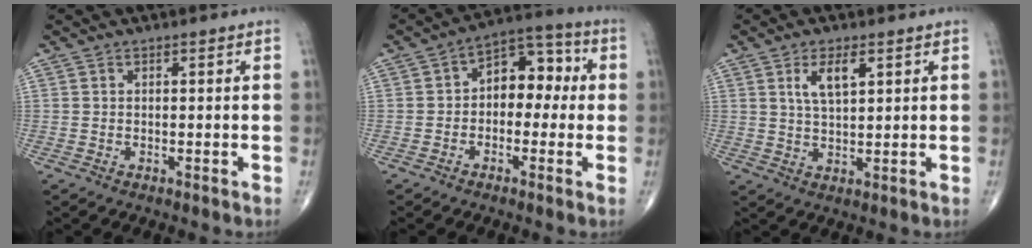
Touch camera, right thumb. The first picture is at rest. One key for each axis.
{"total": 9.5, "fx": 0.2, "fy": 6.4, "fz": 7.1, "tx": -0.062, "ty": 0.040, "tz": -0.012}
{"total": 5.3, "fx": 2.3, "fy": 2.1, "fz": 4.3, "tx": -0.079, "ty": -0.010, "tz": 0.047}